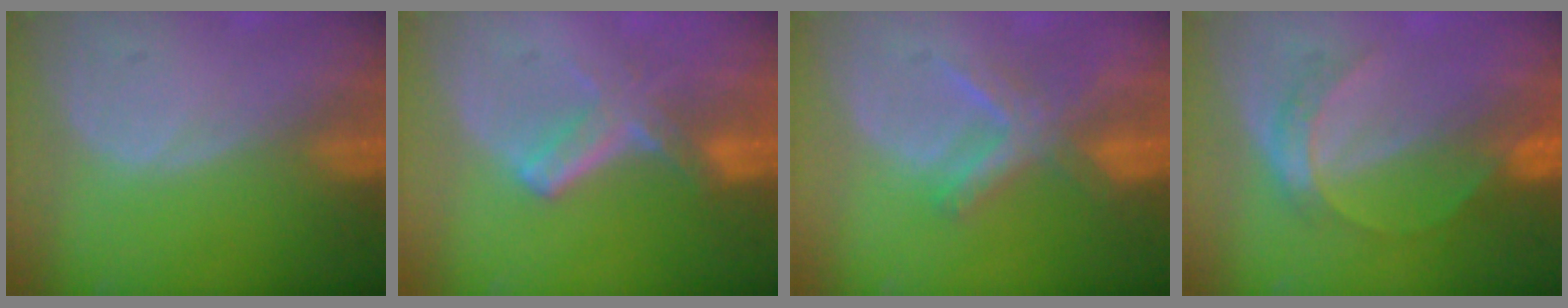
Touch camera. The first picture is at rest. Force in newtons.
{"total": 5.8, "press": 5.2, "slide": 2.5}
{"total": 5.7, "press": 5.7, "slide": 0.4}
{"total": 4.8, "press": 4.7, "slide": 0.5}